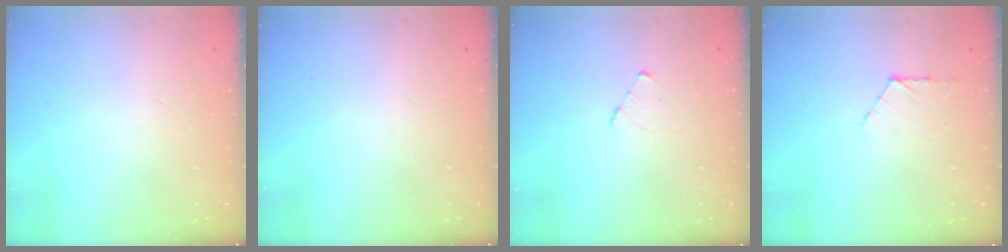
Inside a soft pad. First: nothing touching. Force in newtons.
{"total": 0.0}
{"total": 3.0, "press": 2.9, "slide": 0.3}
{"total": 5.5, "press": 5.5, "slide": 0.6}